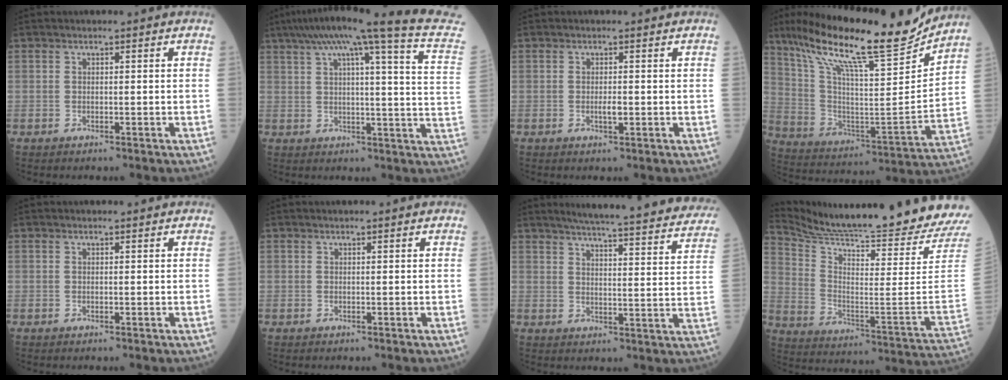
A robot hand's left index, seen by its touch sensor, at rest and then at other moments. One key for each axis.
{"total": 24.0, "fx": 19.0, "fy": -0.8, "fz": 14.6, "tx": -0.225, "ty": -0.022, "tz": 0.230}
{"total": 1.5, "fx": 0.0, "fy": 0.6, "fz": 1.3, "tx": -0.026, "ty": 0.001, "tz": 0.003}
{"total": 24.4, "fx": 20.0, "fy": 2.7, "fz": 13.8, "tx": -0.253, "ty": -0.007, "tz": 0.327}
{"total": 0.6, "fx": 0.5, "fy": 0.3, "fz": 0.0, "tx": 0.001, "ty": 0.002, "tz": 0.007}
{"total": 1.3, "fx": 1.2, "fy": 0.4, "fz": 0.4, "tx": -0.006, "ty": 0.016, "tz": 0.018}
{"total": 26.7, "fx": 24.2, "fy": 3.0, "fz": 11.0, "tx": -0.155, "ty": -0.045, "tz": 0.291}
{"total": 27.1, "fx": 25.1, "fy": -2.1, "fz": 9.8, "tx": -0.189, "ty": -0.123, "tz": 0.359}